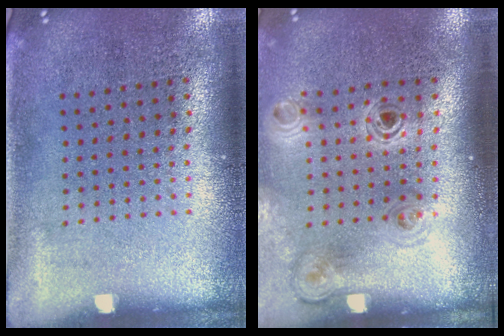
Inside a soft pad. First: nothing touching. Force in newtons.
{"total": 1.1, "press": 1.1, "slide": 0.2}